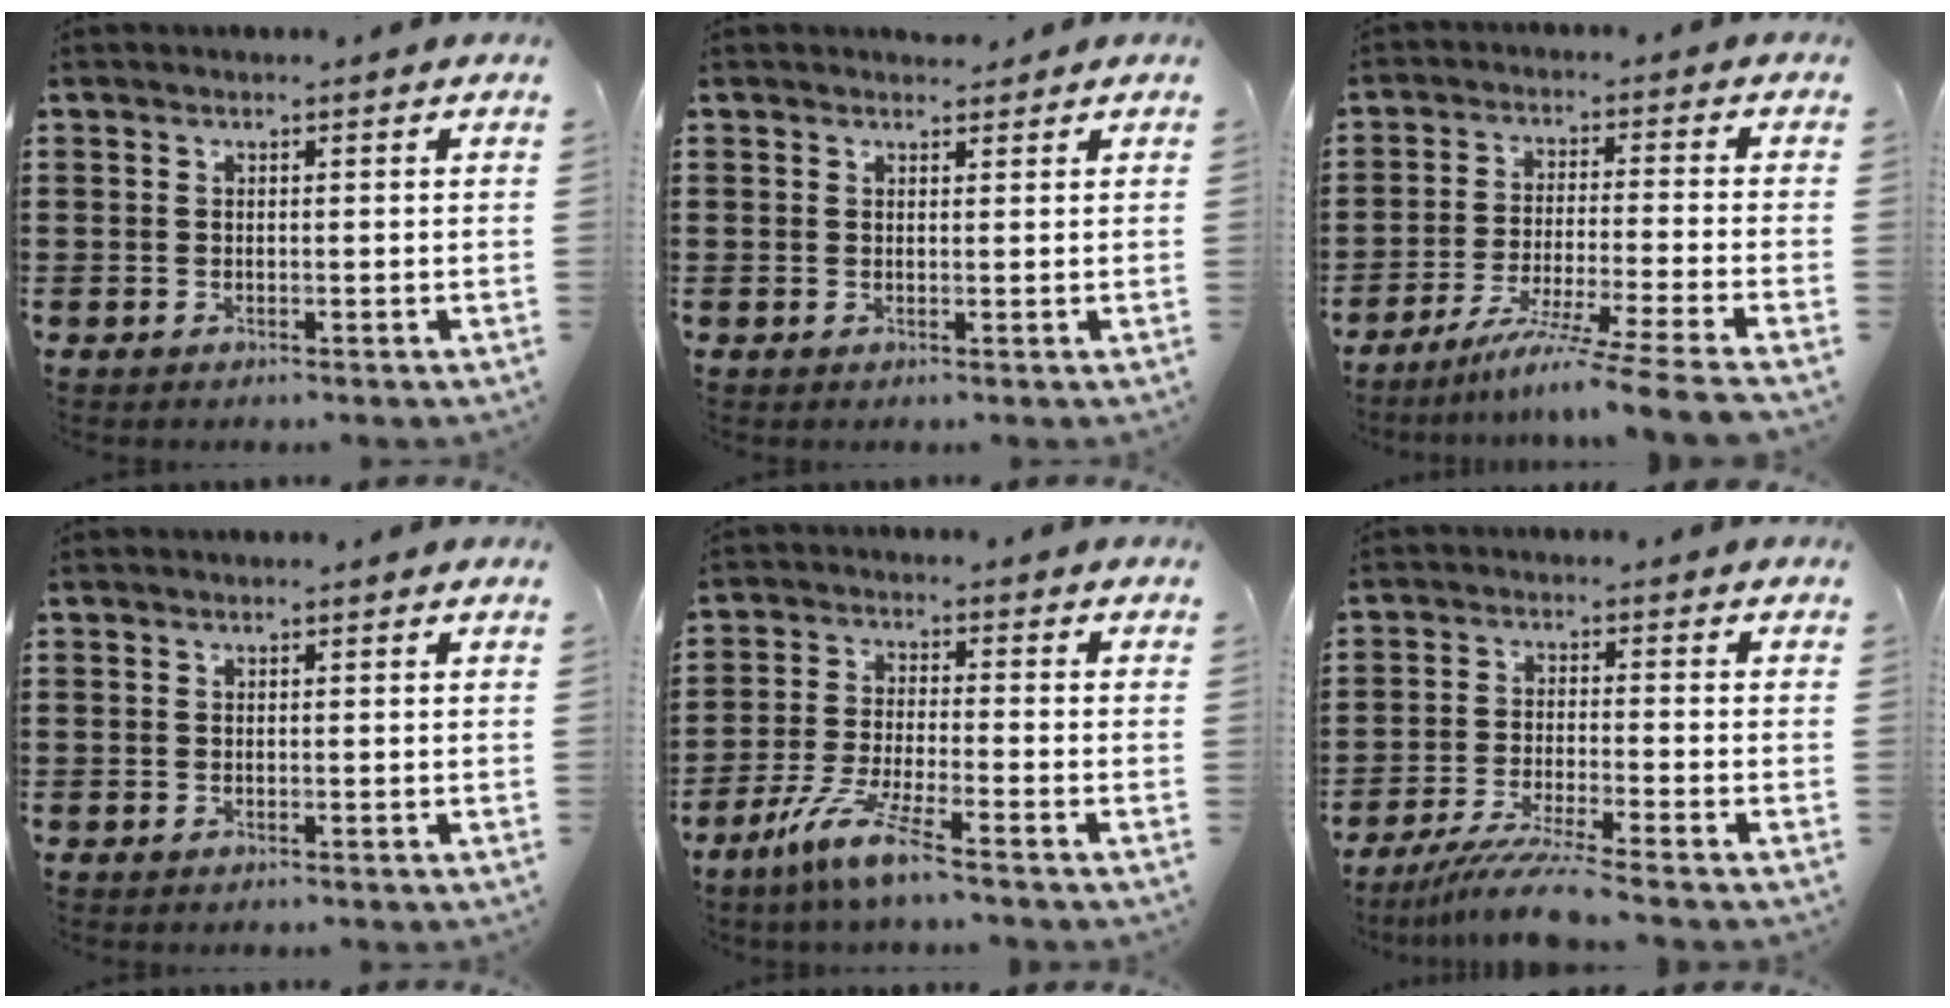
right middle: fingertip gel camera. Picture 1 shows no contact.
{"total": 1.5, "force": [1.4, 0.5, 0.0], "torque": [0.004, -0.002, 0.025]}
{"total": 8.7, "force": [-7.1, -1.1, 4.8], "torque": [-0.083, -0.014, -0.140]}
{"total": 0.0}
{"total": 7.2, "force": [-5.4, 0.1, 4.7], "torque": [-0.108, -0.016, -0.106]}
{"total": 5.8, "force": [-5.0, -0.5, 3.0], "torque": [-0.066, -0.022, -0.097]}